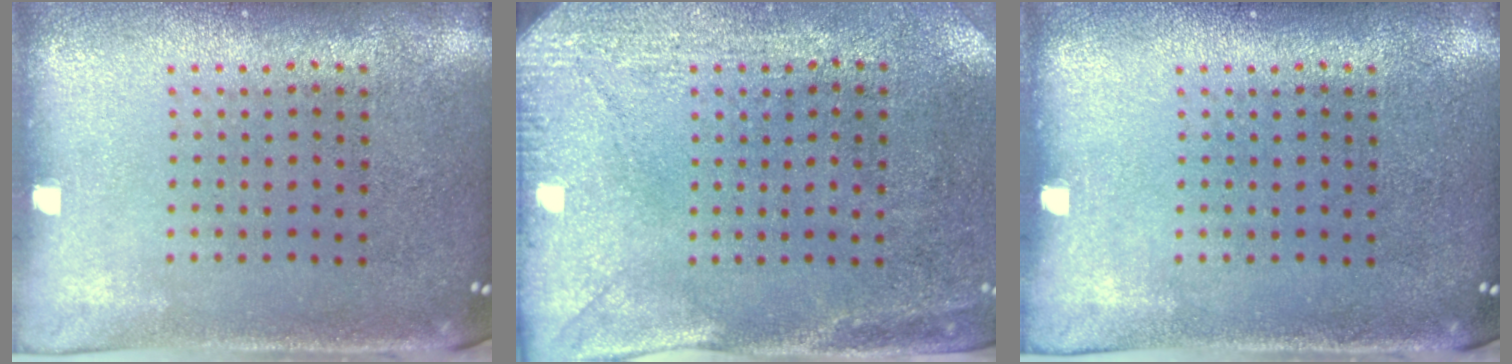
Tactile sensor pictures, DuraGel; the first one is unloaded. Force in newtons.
{"total": 3.0, "press": 2.3, "slide": 1.9}
{"total": 0.0}